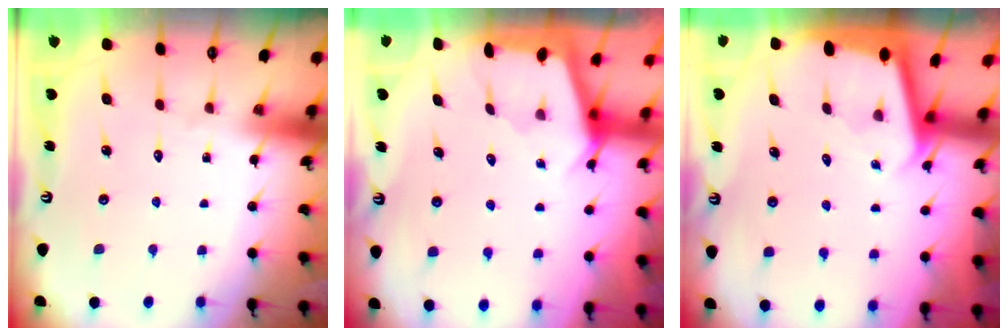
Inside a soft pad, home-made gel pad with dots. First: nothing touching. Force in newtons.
{"total": 2.2, "press": 2.2, "slide": 0.3}
{"total": 1.9, "press": 1.9, "slide": 0.1}